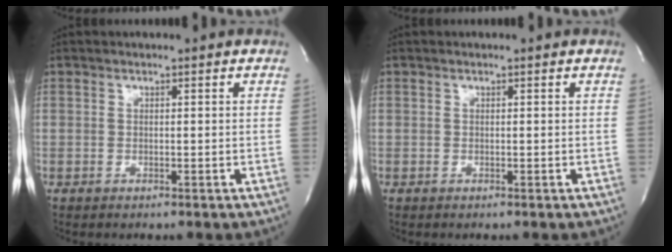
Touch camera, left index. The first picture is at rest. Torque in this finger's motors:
{"motor_torque": [-0.01, 0.00, 0.00, 0.00]}